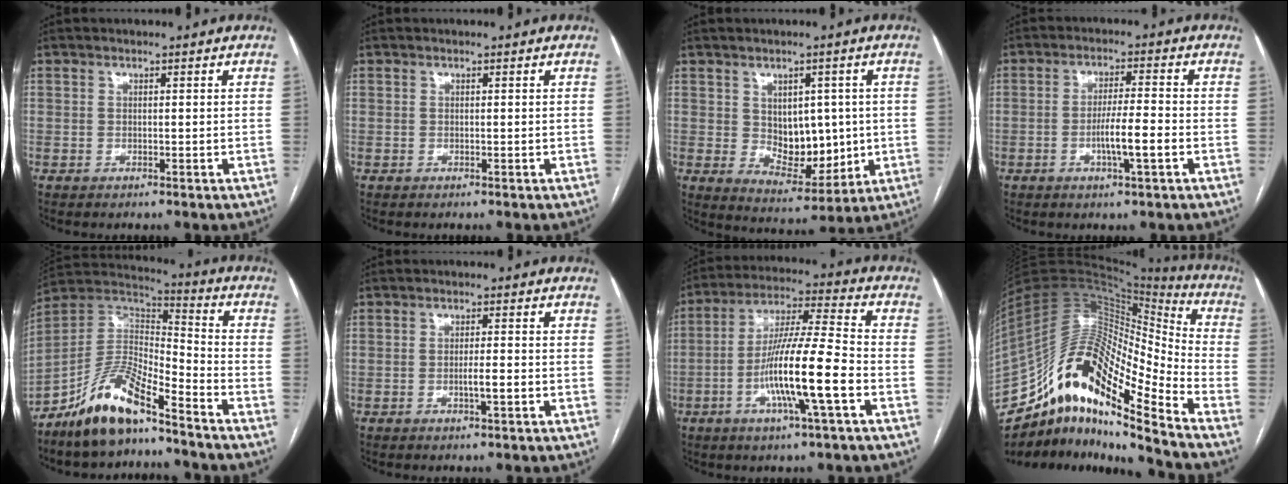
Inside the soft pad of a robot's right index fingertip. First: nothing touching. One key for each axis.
{"total": 0.0}
{"total": 9.0, "fx": 0.6, "fy": 5.5, "fz": 7.1, "tx": -0.098, "ty": -0.001, "tz": 0.030}
{"total": 5.8, "fx": -1.9, "fy": 0.2, "fz": 5.5, "tx": -0.096, "ty": -0.002, "tz": -0.032}
{"total": 12.7, "fx": -9.4, "fy": 2.7, "fz": 8.0, "tx": -0.161, "ty": 0.015, "tz": -0.178}
{"total": 2.5, "fx": -0.8, "fy": 0.1, "fz": 2.3, "tx": -0.038, "ty": -0.001, "tz": -0.013}
{"total": 14.1, "fx": -4.4, "fy": 0.2, "fz": 13.4, "tx": -0.244, "ty": -0.001, "tz": -0.083}
{"total": 22.3, "fx": -15.1, "fy": 3.9, "fz": 15.9, "tx": -0.299, "ty": 0.030, "tz": -0.270}